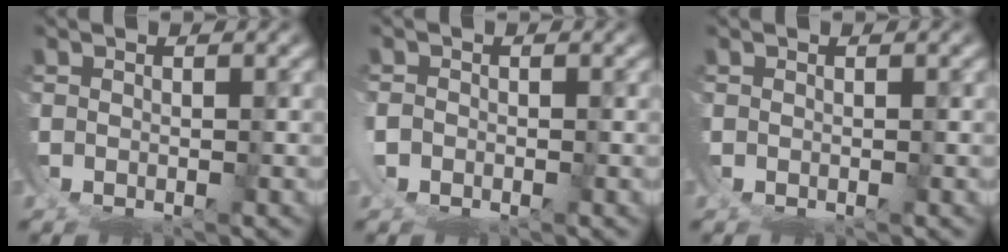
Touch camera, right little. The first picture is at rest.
{"total": 0.5, "force": [-0.3, 0.1, 0.4], "torque": [-0.017, -0.003, -0.004]}
{"total": 0.0}